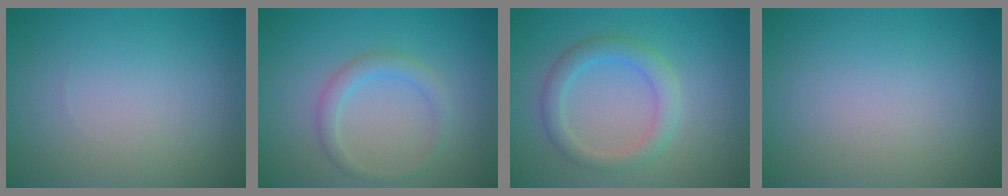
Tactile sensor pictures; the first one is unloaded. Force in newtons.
{"total": 2.0, "press": 2.0, "slide": 0.1}
{"total": 2.9, "press": 2.9, "slide": 0.4}
{"total": 0.0}